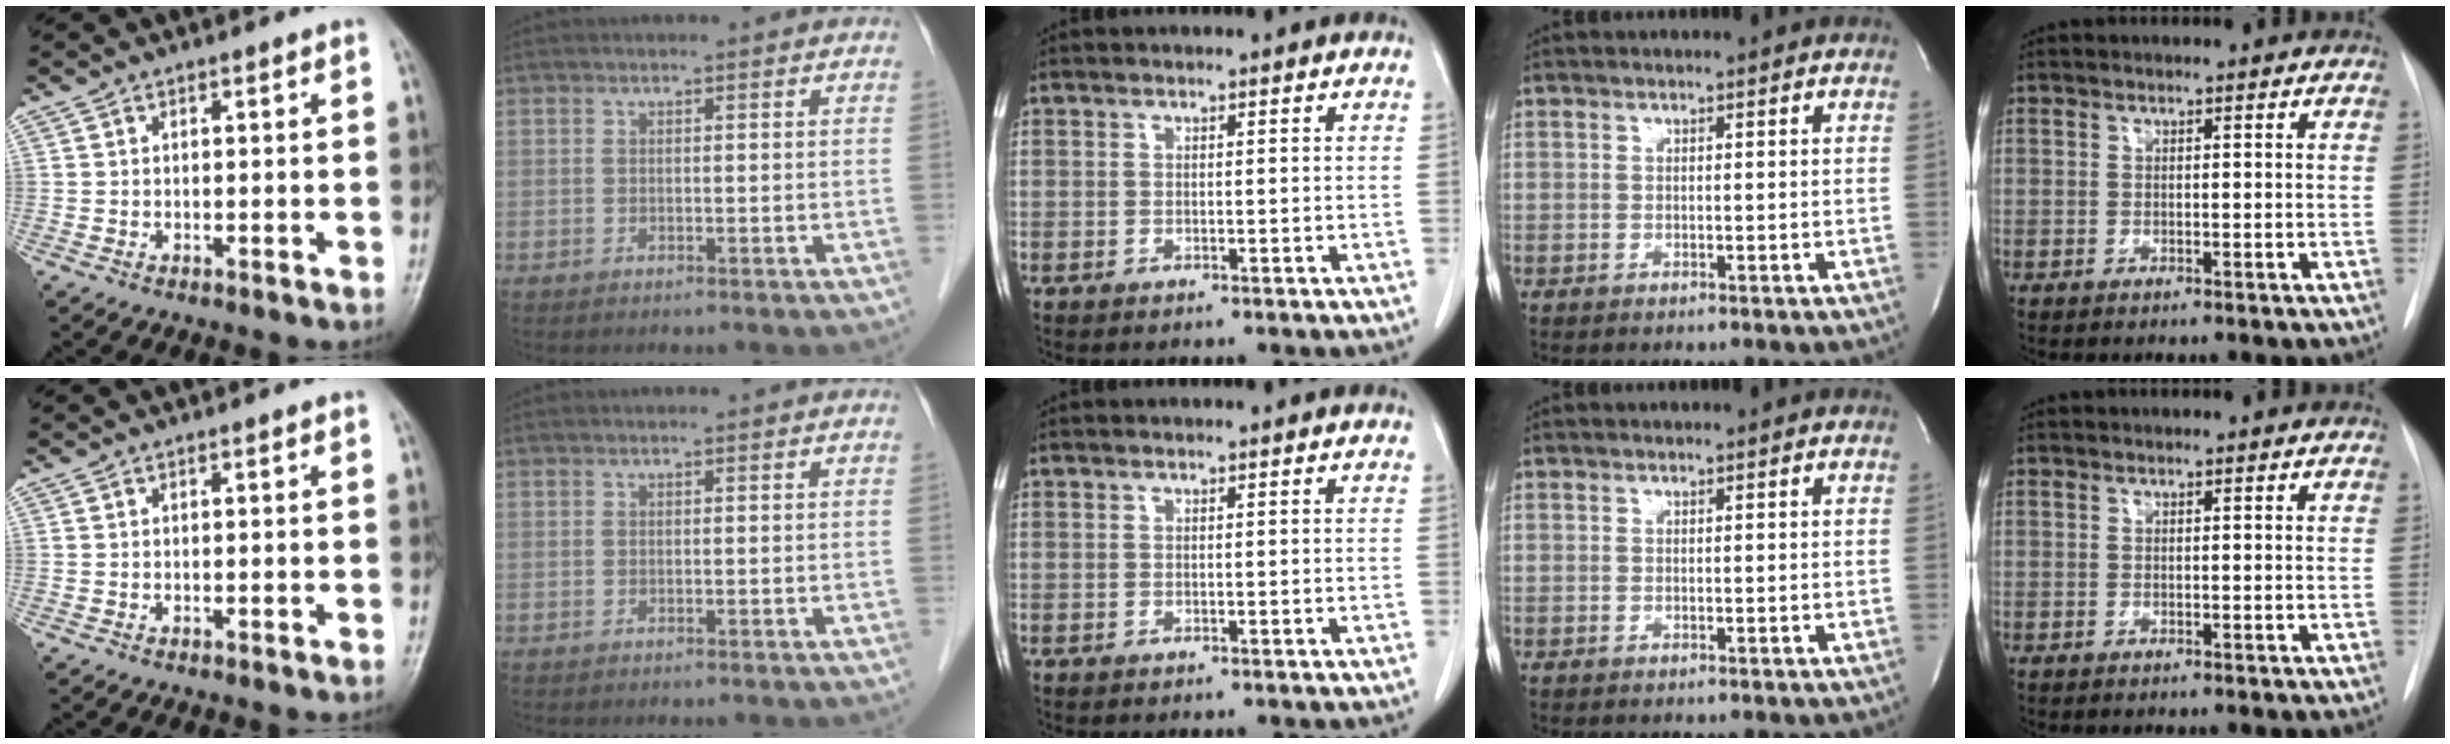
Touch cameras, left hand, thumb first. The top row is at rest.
{}